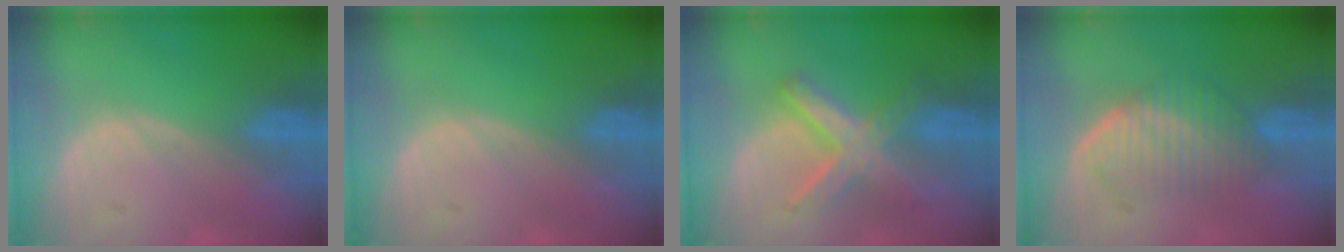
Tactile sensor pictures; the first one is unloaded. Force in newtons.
{"total": 0.0}
{"total": 7.3, "press": 7.3, "slide": 0.5}
{"total": 6.2, "press": 5.8, "slide": 2.4}